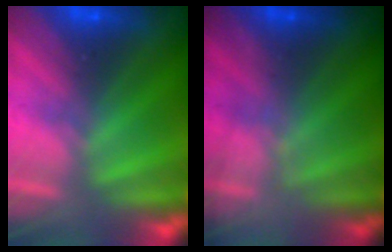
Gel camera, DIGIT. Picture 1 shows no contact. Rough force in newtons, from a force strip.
{"total": 1.3}